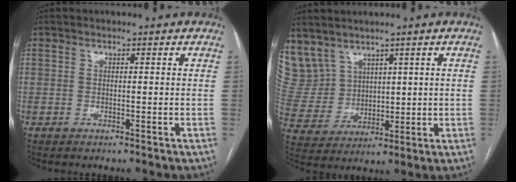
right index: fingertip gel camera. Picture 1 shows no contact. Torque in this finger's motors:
{"motor_torque": [-0.17, 0.49, 0.05, 0.03]}